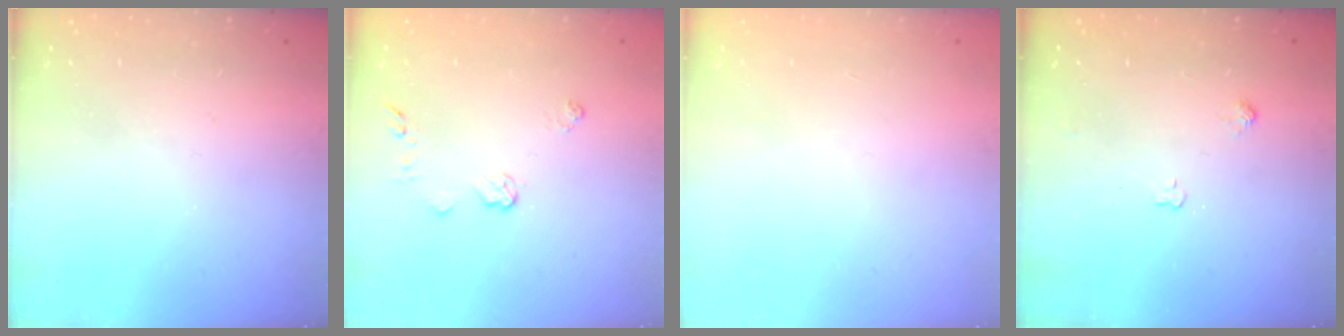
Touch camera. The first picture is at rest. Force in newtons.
{"total": 5.7, "press": 5.7, "slide": 0.8}
{"total": 0.0}
{"total": 5.3, "press": 5.3, "slide": 0.8}